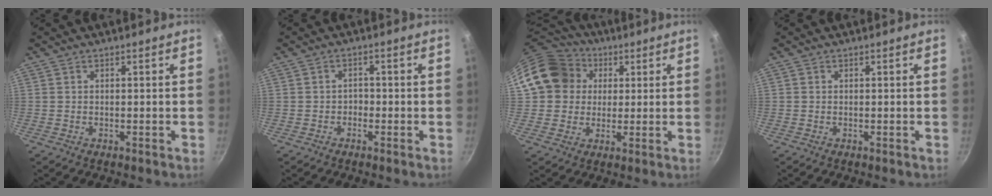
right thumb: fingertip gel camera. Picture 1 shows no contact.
{"total": 1.5, "force": [-0.8, 1.2, 0.5], "torque": [0.005, 0.009, -0.012]}
{"total": 14.4, "force": [3.4, 12.8, 5.7], "torque": [-0.079, 0.027, 0.051]}
{"total": 0.0}